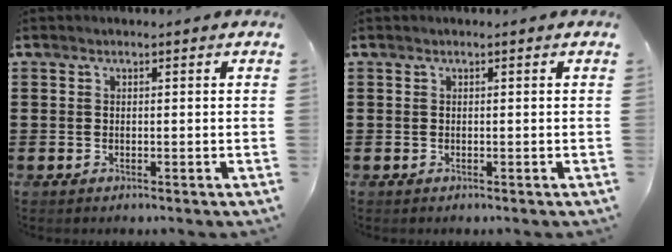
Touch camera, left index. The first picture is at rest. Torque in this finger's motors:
{"motor_torque": [0.02, -0.02, 0.00, 0.00]}